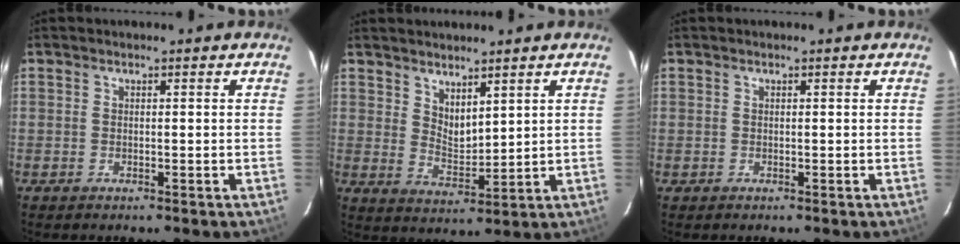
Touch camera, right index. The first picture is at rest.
{"total": 5.3, "force": [4.1, 2.1, 2.6], "torque": [-0.039, -0.007, 0.078]}
{"total": 0.5, "force": [-0.1, 0.5, -0.2], "torque": [0.004, 0.002, -0.002]}